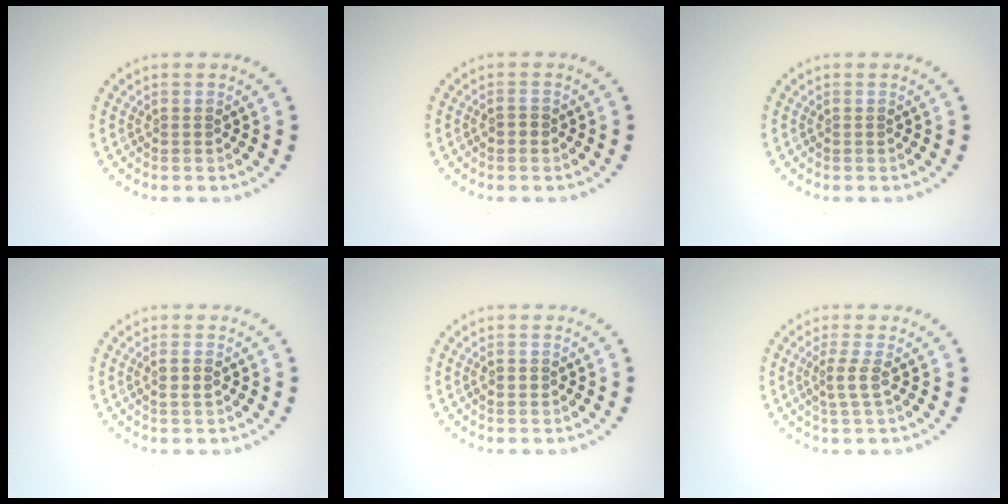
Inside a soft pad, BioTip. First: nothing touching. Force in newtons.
{"total": 0.8, "press": 0.8, "slide": 0.1}
{"total": 0.0}
{"total": 1.2, "press": 1.1, "slide": 0.6}
{"total": 1.0, "press": 1.0, "slide": 0.0}
{"total": 1.9, "press": 1.3, "slide": 1.3}